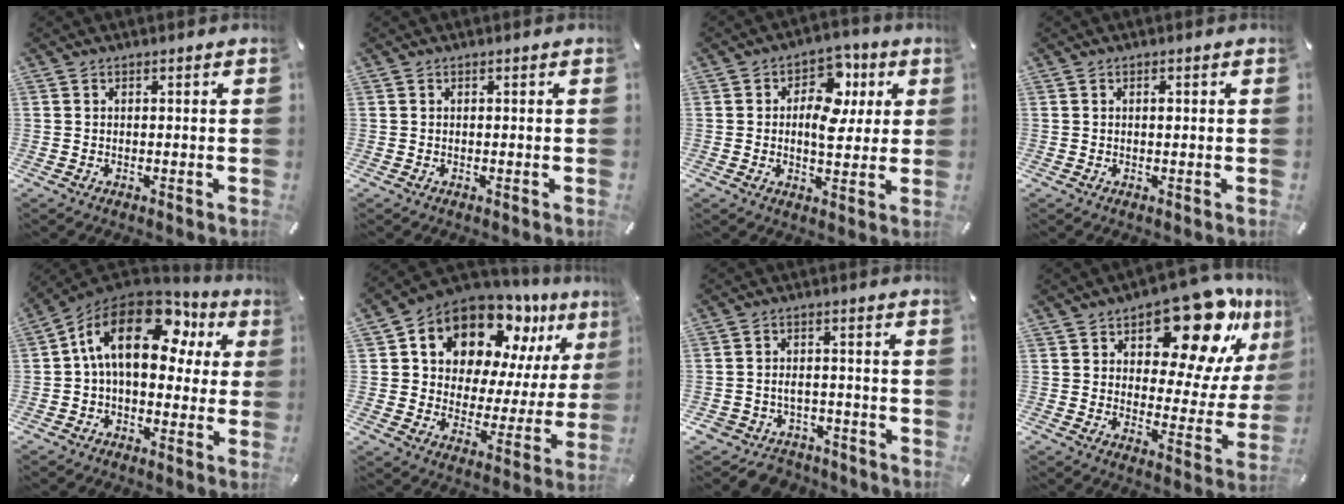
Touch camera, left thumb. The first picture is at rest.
{"total": 0.0}
{"total": 11.4, "force": [2.6, 7.8, 7.8], "torque": [-0.103, -0.005, 0.043]}
{"total": 0.8, "force": [0.2, 0.3, 0.7], "torque": [-0.014, 0.000, 0.002]}
{"total": 18.7, "force": [5.5, 10.9, 14.2], "torque": [-0.253, -0.012, 0.090]}
{"total": 14.0, "force": [11.1, 7.5, 4.0], "torque": [-0.090, -0.098, 0.200]}
{"total": 4.7, "force": [-2.9, 3.6, 1.0], "torque": [-0.025, 0.010, -0.056]}
{"total": 19.4, "force": [13.8, 8.0, 11.0], "torque": [-0.153, -0.105, 0.231]}